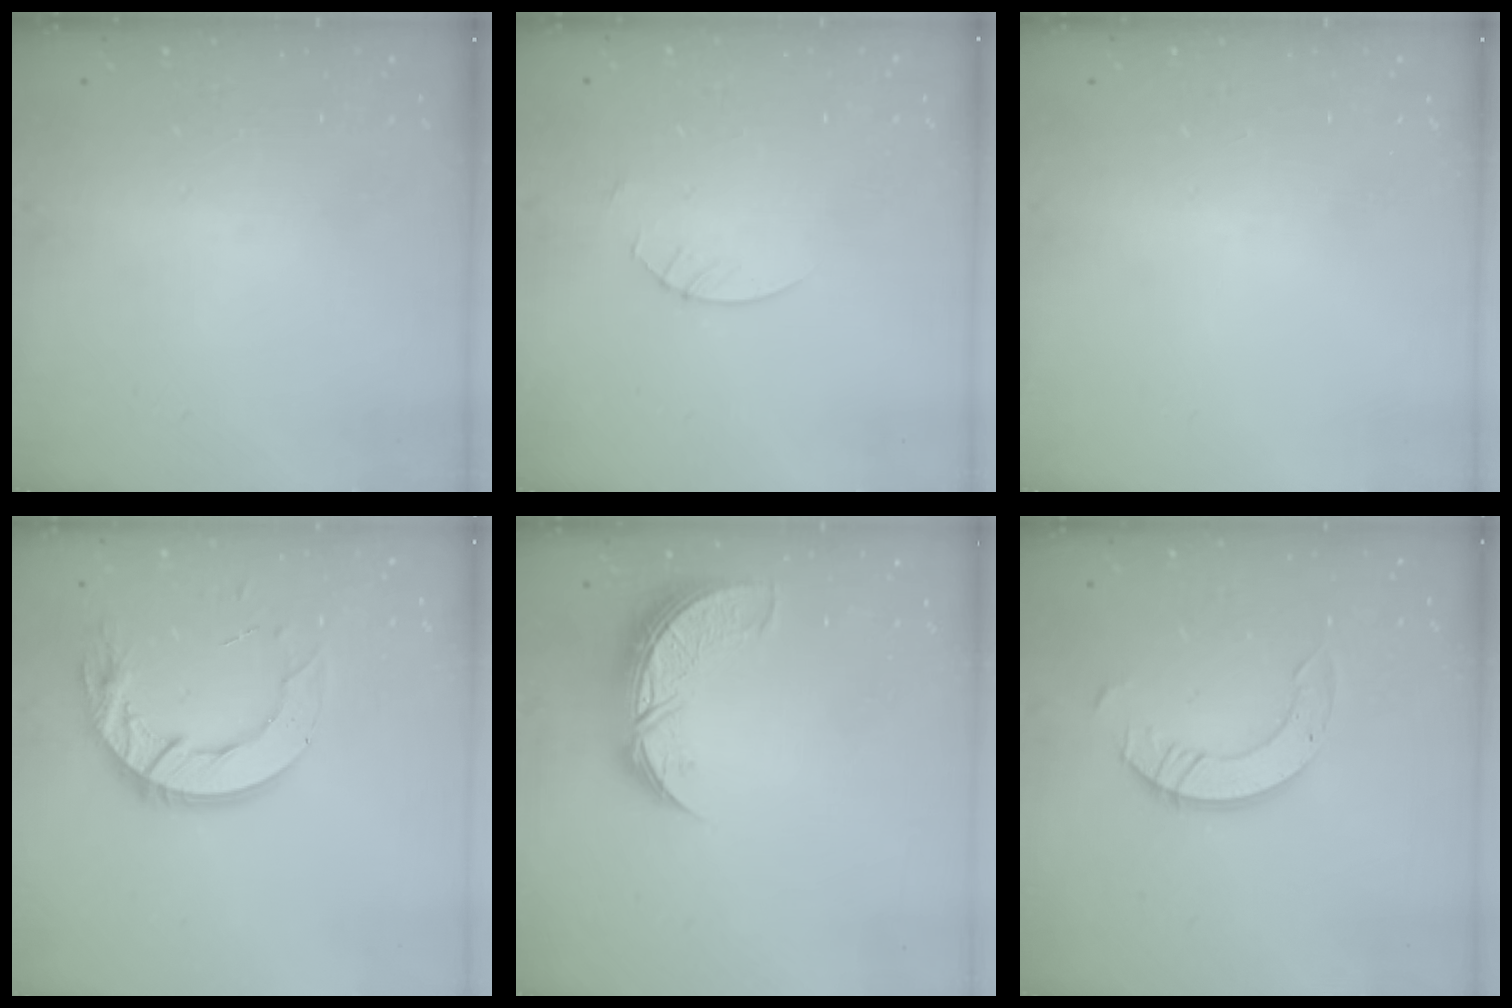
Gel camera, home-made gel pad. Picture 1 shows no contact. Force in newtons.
{"total": 1.4, "press": 1.4, "slide": 0.2}
{"total": 0.0}
{"total": 13.8, "press": 13.8, "slide": 1.0}
{"total": 10.3, "press": 10.3, "slide": 0.7}
{"total": 8.1, "press": 8.1, "slide": 0.7}